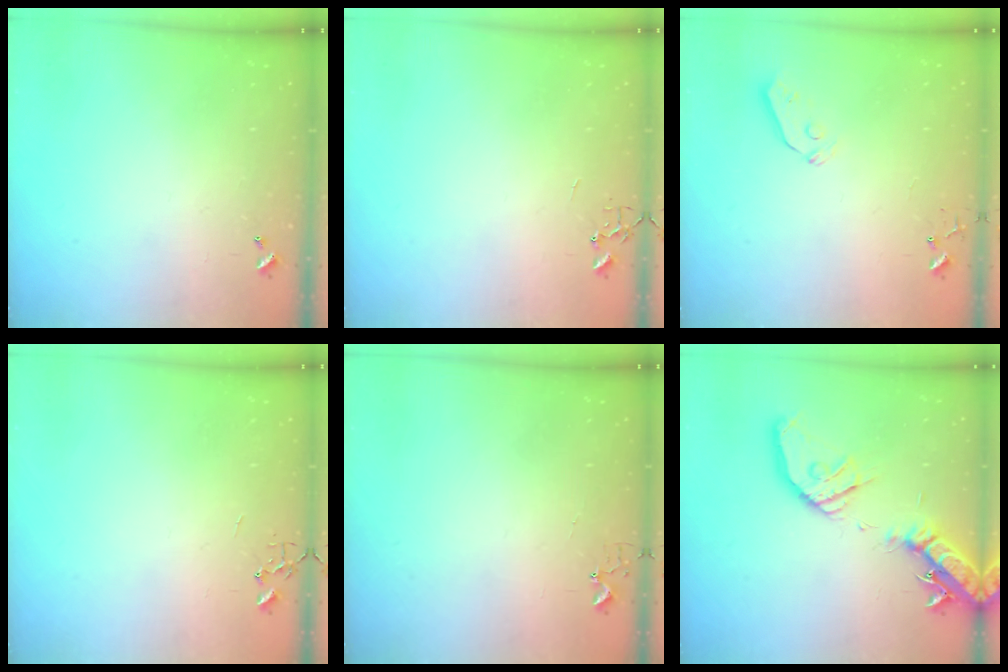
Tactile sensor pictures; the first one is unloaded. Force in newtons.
{"total": 0.0}
{"total": 4.0, "press": 3.9, "slide": 0.8}
{"total": 0.0}
{"total": 3.7, "press": 3.7, "slide": 0.2}
{"total": 20.7, "press": 20.4, "slide": 3.6}